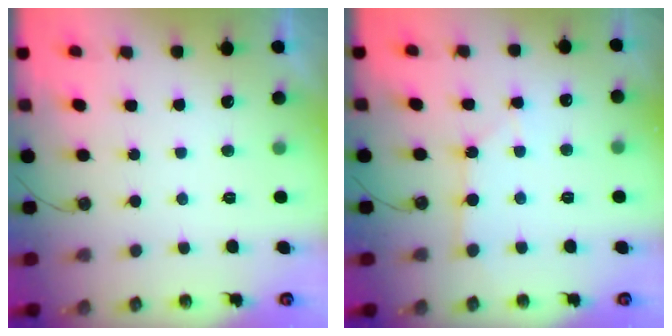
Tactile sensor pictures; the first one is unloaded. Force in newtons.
{"total": 2.3, "press": 2.2, "slide": 0.3}